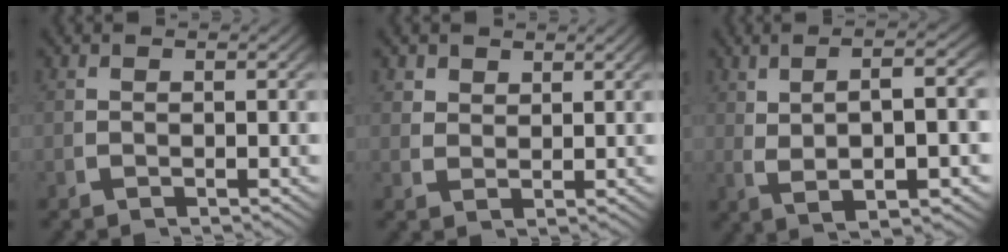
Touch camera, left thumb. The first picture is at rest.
{"total": 2.3, "force": [1.9, 1.0, 0.7], "torque": [-0.008, -0.007, 0.044]}
{"total": 7.1, "force": [0.8, 2.7, 6.5], "torque": [-0.116, 0.005, 0.026]}